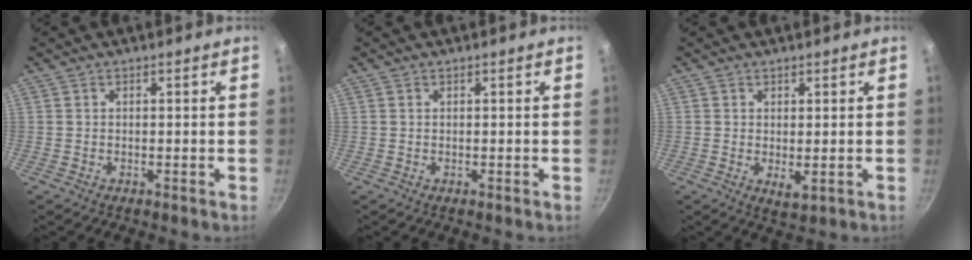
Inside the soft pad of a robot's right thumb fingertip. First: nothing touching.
{"total": 0.0}
{"total": 2.7, "force": [0.3, 1.4, 2.2], "torque": [-0.035, -0.012, 0.007]}